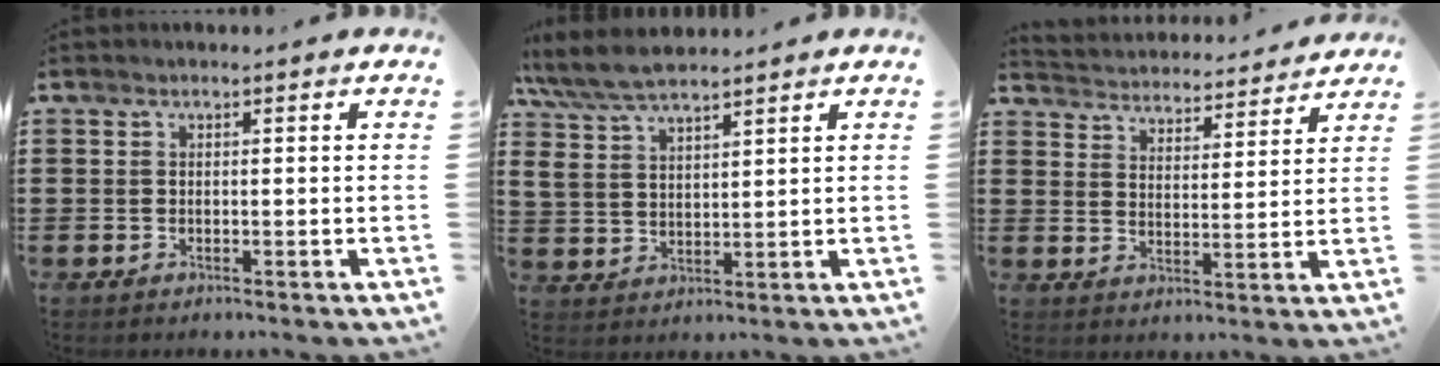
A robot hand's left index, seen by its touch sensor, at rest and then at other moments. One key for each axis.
{"total": 6.8, "fx": 5.7, "fy": 2.0, "fz": 3.1, "tx": -0.077, "ty": -0.014, "tz": 0.107}
{"total": 3.8, "fx": 3.8, "fy": 0.0, "fz": -0.5, "tx": -0.013, "ty": -0.031, "tz": 0.061}